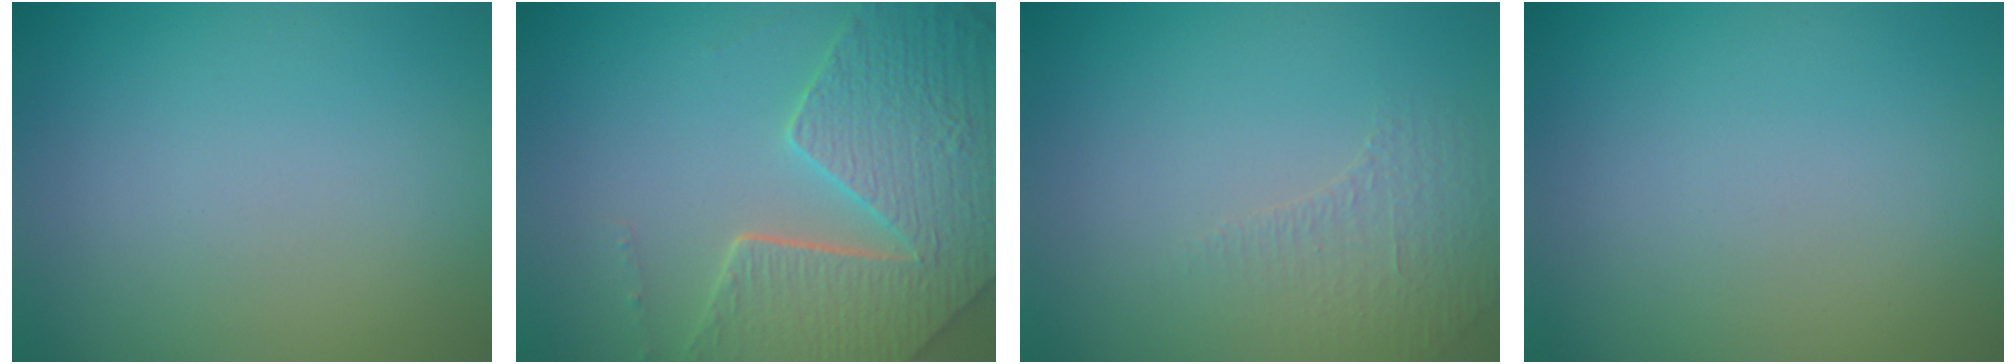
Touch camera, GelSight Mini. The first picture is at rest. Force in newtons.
{"total": 8.0, "press": 5.8, "slide": 5.5}
{"total": 1.1, "press": 0.7, "slide": 0.8}
{"total": 0.0}